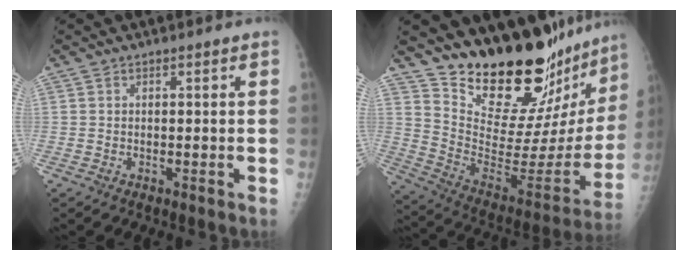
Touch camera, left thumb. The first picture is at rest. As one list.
[{"total": 27.0, "force": [24.1, 5.7, 10.7], "torque": [-0.131, -0.208, 0.349]}]